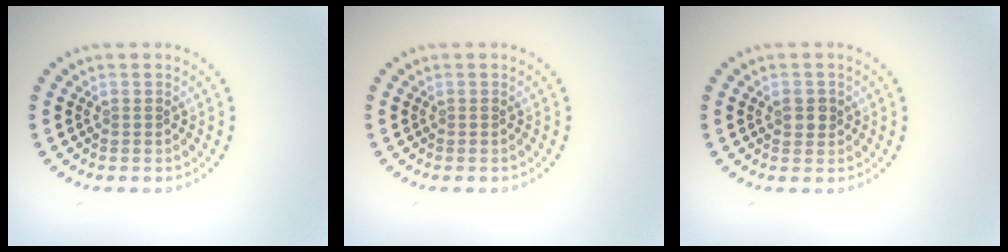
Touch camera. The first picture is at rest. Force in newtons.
{"total": 0.0}
{"total": 1.6, "press": 1.6, "slide": 0.3}